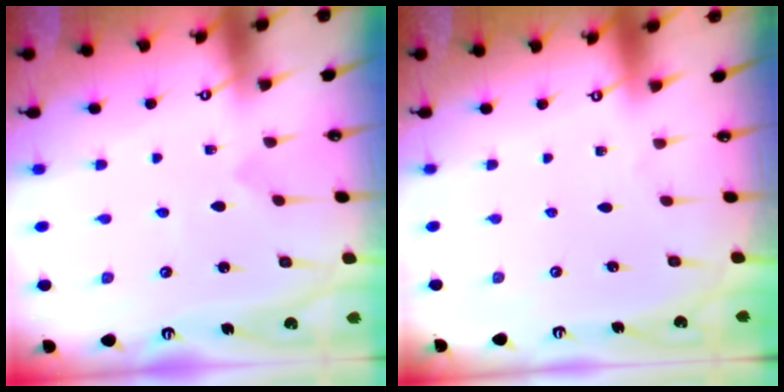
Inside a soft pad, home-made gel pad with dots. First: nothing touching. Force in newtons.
{"total": 0.0}